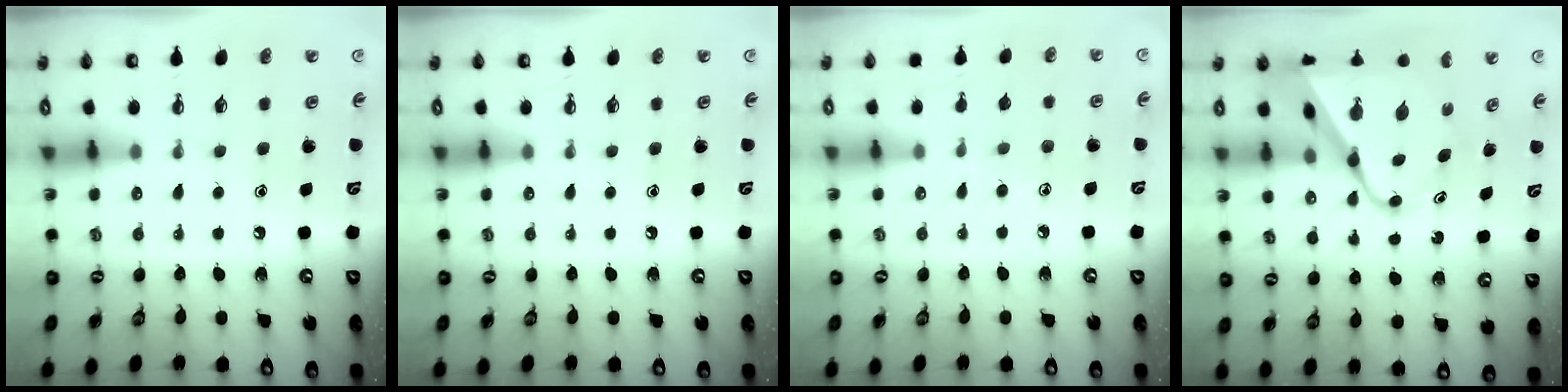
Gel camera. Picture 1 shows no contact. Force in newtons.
{"total": 0.0}
{"total": 6.0, "press": 5.9, "slide": 0.6}
{"total": 13.2, "press": 13.2, "slide": 1.0}